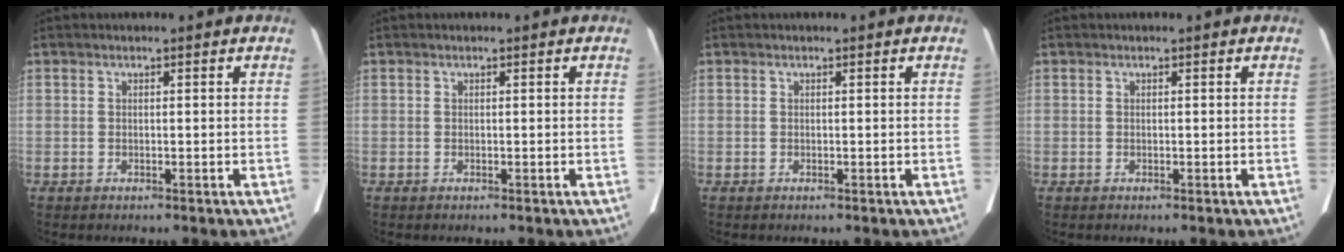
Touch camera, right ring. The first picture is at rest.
{"total": 0.0}
{"total": 0.0}
{"total": 0.0}